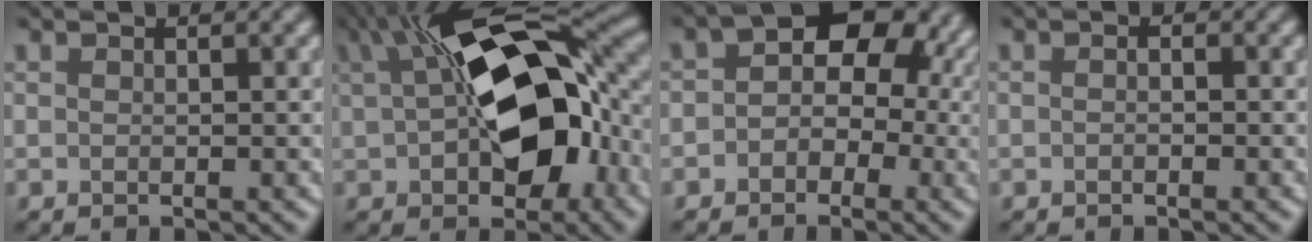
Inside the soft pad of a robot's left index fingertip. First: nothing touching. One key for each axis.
{"total": 14.5, "fx": 1.2, "fy": 7.8, "fz": 12.1, "tx": -0.187, "ty": 0.004, "tz": 0.023}
{"total": 7.9, "fx": 0.2, "fy": 5.8, "fz": 5.4, "tx": -0.026, "ty": 0.017, "tz": -0.019}
{"total": 0.8, "fx": -0.2, "fy": 0.6, "fz": 0.5, "tx": 0.001, "ty": -0.007, "tz": -0.019}